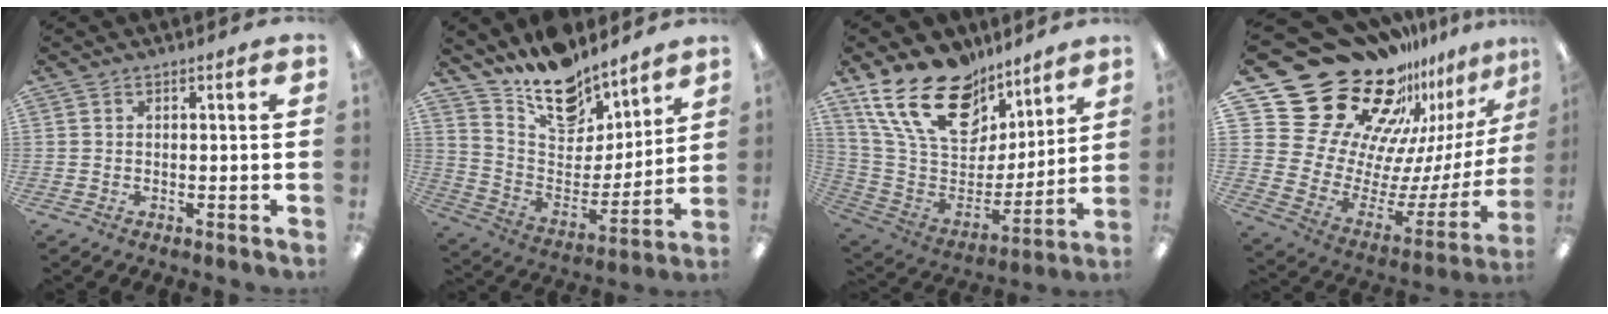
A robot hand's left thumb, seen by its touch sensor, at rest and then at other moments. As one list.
[{"total": 16.2, "force": [13.7, 7.4, 4.5], "torque": [-0.084, -0.109, 0.251]}, {"total": 23.3, "force": [15.0, 13.1, 12.0], "torque": [-0.220, -0.090, 0.278]}, {"total": 30.2, "force": [20.9, 17.5, 13.0], "torque": [-0.186, -0.202, 0.430]}]